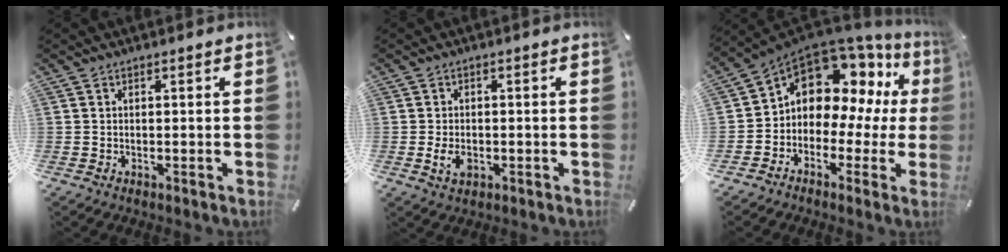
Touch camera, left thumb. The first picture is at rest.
{"total": 3.4, "force": [-0.9, 2.1, 2.5], "torque": [-0.064, -0.004, -0.019]}
{"total": 11.0, "force": [5.9, 7.9, 4.9], "torque": [-0.084, -0.055, 0.106]}